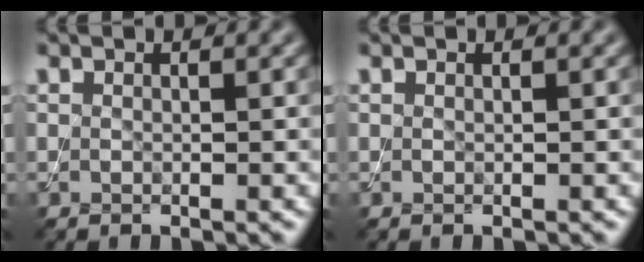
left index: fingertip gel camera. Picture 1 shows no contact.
{"total": 0.0}